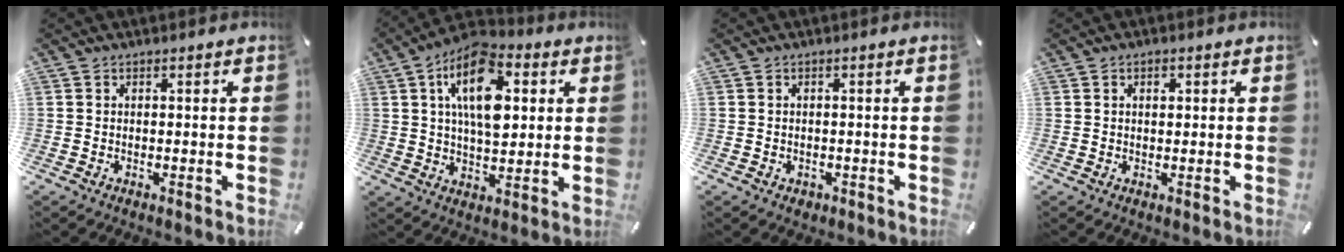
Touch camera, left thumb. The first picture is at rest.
{"total": 15.7, "force": [4.8, 8.7, 12.1], "torque": [-0.214, -0.008, 0.079]}
{"total": 1.1, "force": [-0.4, 1.0, 0.3], "torque": [-0.008, 0.003, -0.010]}
{"total": 1.4, "force": [0.5, 0.9, 1.1], "torque": [-0.015, 0.001, 0.006]}